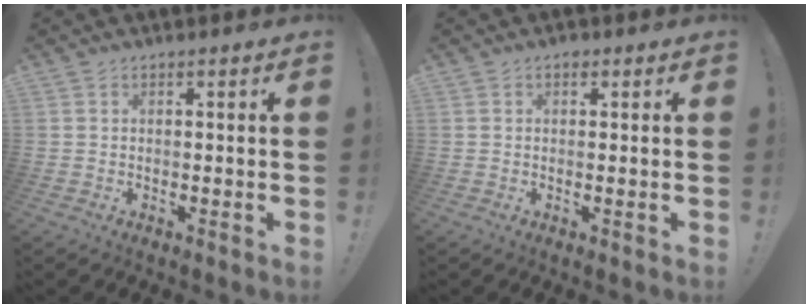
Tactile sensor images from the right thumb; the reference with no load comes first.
{"total": 0.6, "force": [0.2, 0.4, 0.4], "torque": [0.005, -0.004, 0.001]}